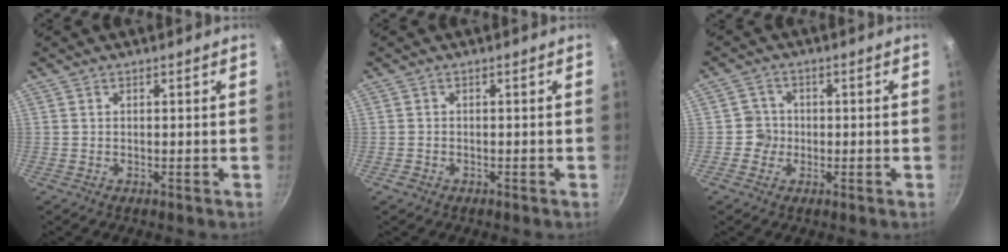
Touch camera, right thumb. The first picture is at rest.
{"total": 1.0, "force": [-0.6, 0.8, 0.3], "torque": [-0.008, 0.002, -0.013]}
{"total": 3.3, "force": [-0.7, 3.2, 0.3], "torque": [0.018, 0.012, -0.017]}